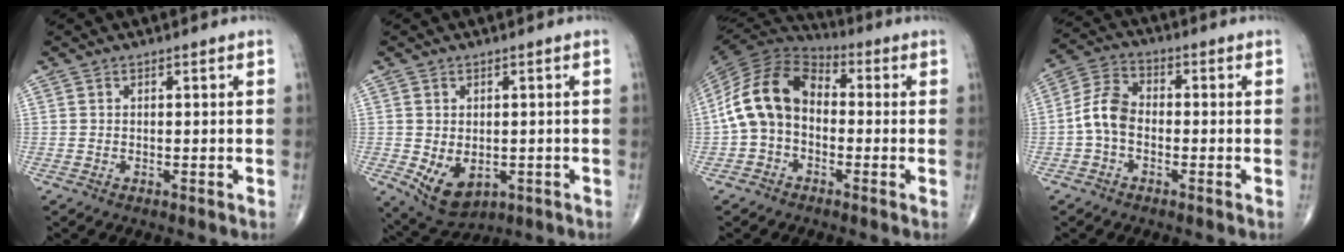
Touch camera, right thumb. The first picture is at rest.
{"total": 7.5, "force": [-1.6, 5.0, 5.3], "torque": [-0.074, -0.009, -0.008]}
{"total": 13.8, "force": [-1.2, 9.7, 9.6], "torque": [-0.173, 0.037, -0.037]}
{"total": 7.0, "force": [-1.5, 4.6, 5.1], "torque": [-0.095, 0.024, -0.042]}